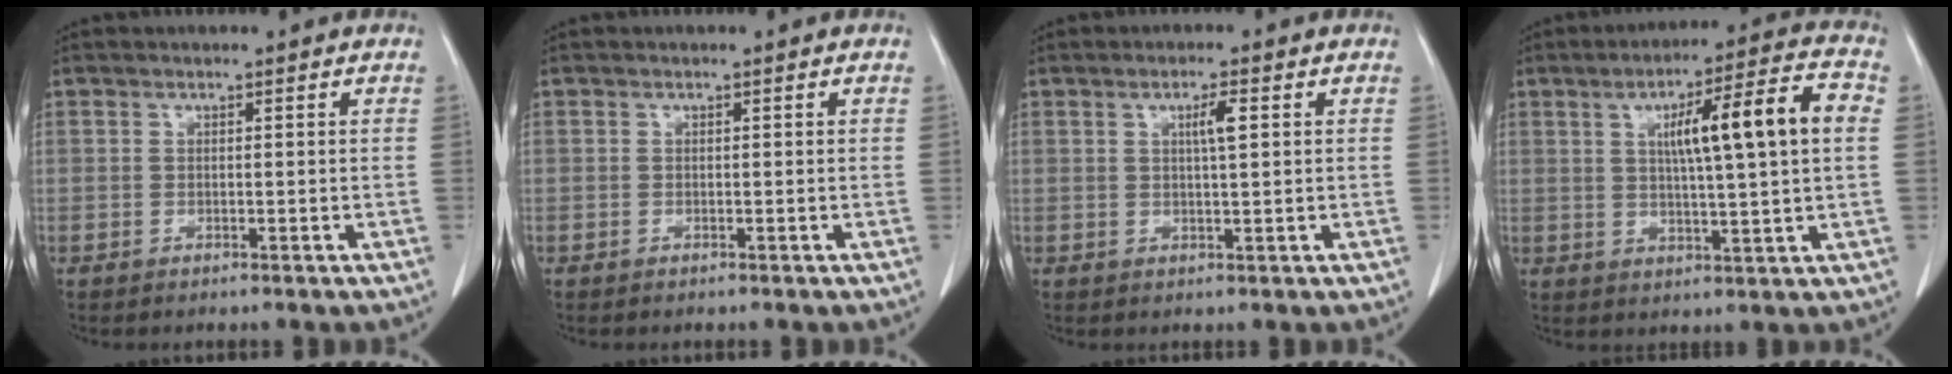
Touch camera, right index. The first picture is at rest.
{"total": 0.0}
{"total": 2.9, "force": [0.9, 0.2, 2.7], "torque": [-0.048, 0.001, 0.014]}
{"total": 12.9, "force": [2.5, 0.7, 12.7], "torque": [-0.194, 0.022, 0.039]}